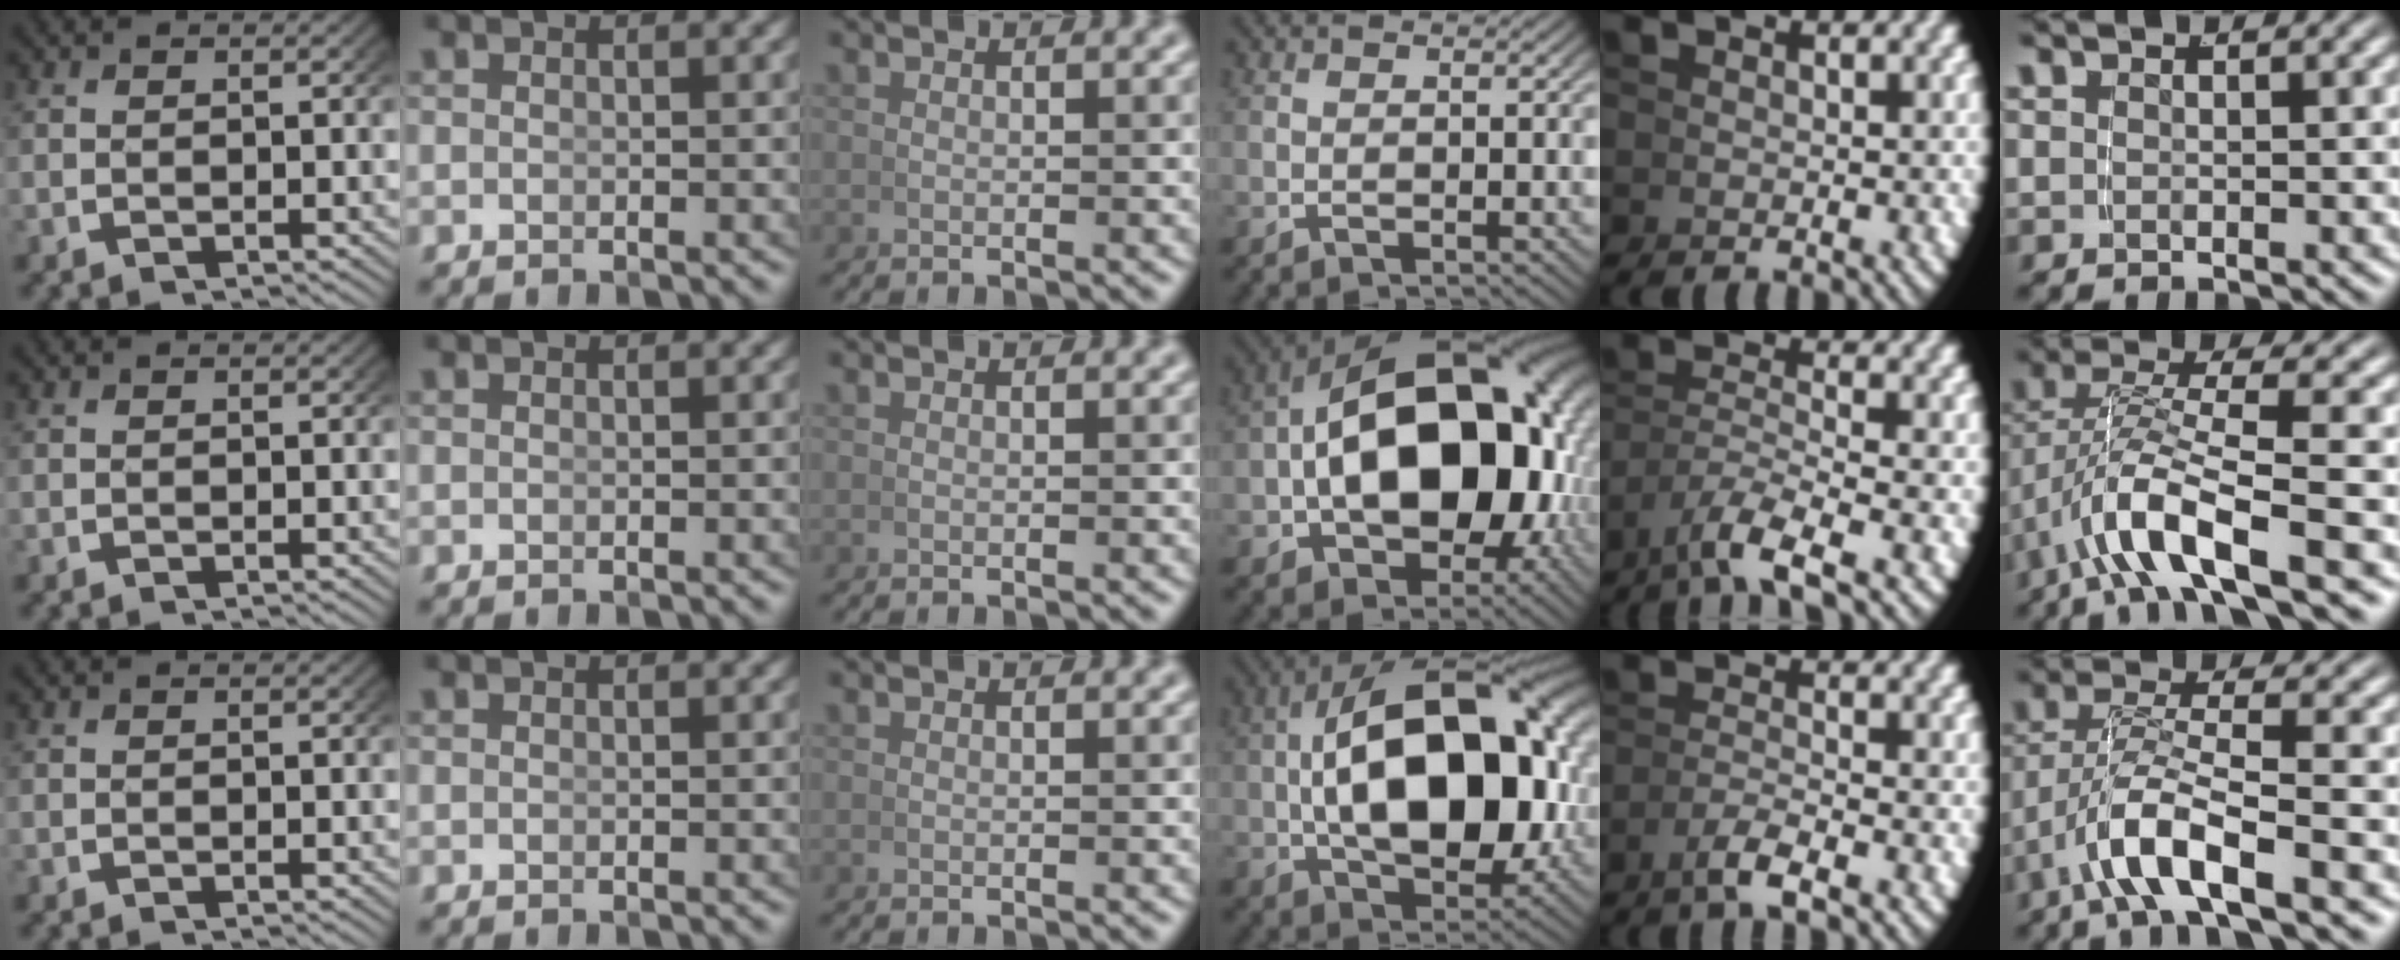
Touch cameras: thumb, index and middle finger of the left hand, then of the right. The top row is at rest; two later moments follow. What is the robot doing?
{"motion": "lift_and_place", "object": "bowl"}